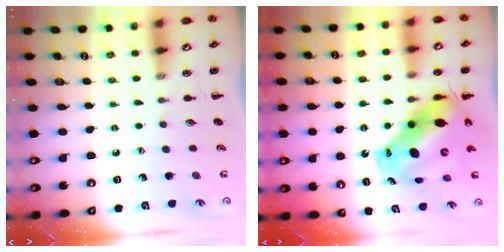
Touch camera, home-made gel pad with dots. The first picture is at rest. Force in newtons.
{"total": 16.2, "press": 15.7, "slide": 4.2}